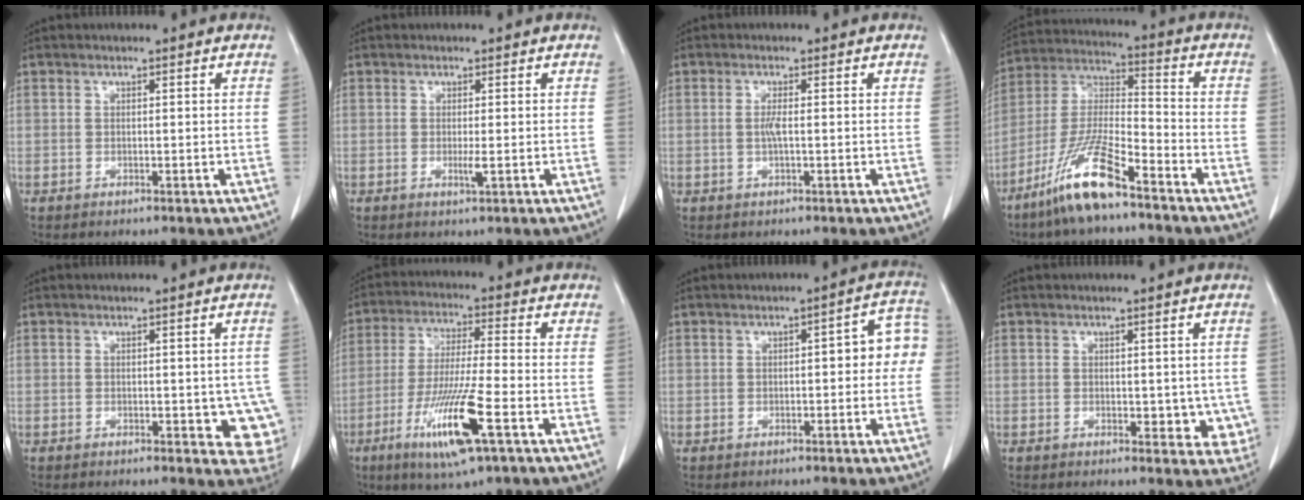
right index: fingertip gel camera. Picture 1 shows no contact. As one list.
[{"total": 1.4, "force": [-0.3, 0.0, 1.4], "torque": [-0.027, -0.004, -0.005]}, {"total": 1.6, "force": [-0.1, 0.1, 1.6], "torque": [-0.037, 0.000, -0.003]}, {"total": 13.0, "force": [-8.7, 1.6, 9.4], "torque": [-0.202, -0.018, -0.170]}, {"total": 6.1, "force": [-1.4, 2.8, 5.2], "torque": [-0.038, -0.001, -0.014]}, {"total": 13.0, "force": [-5.5, 0.4, 11.8], "torque": [-0.233, -0.027, -0.100]}, {"total": 6.1, "force": [0.2, 2.1, 5.7], "torque": [-0.061, 0.032, 0.000]}, {"total": 4.7, "force": [-0.4, 3.0, 3.7], "torque": [-0.017, -0.004, -0.002]}]